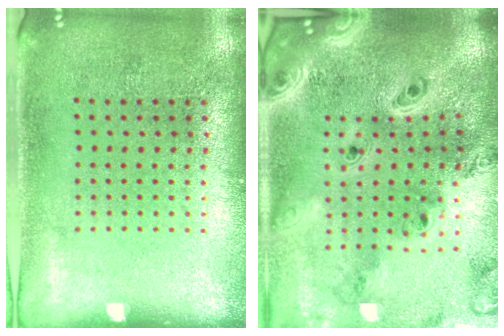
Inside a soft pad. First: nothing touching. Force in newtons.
{"total": 4.0, "press": 3.0, "slide": 2.7}